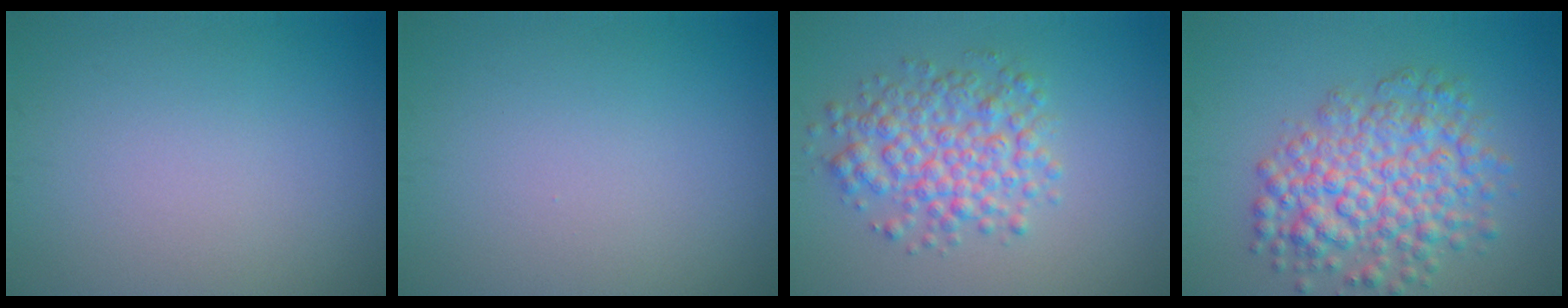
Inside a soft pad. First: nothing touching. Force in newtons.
{"total": 0.0}
{"total": 4.8, "press": 4.8, "slide": 0.1}
{"total": 6.7, "press": 6.7, "slide": 0.1}